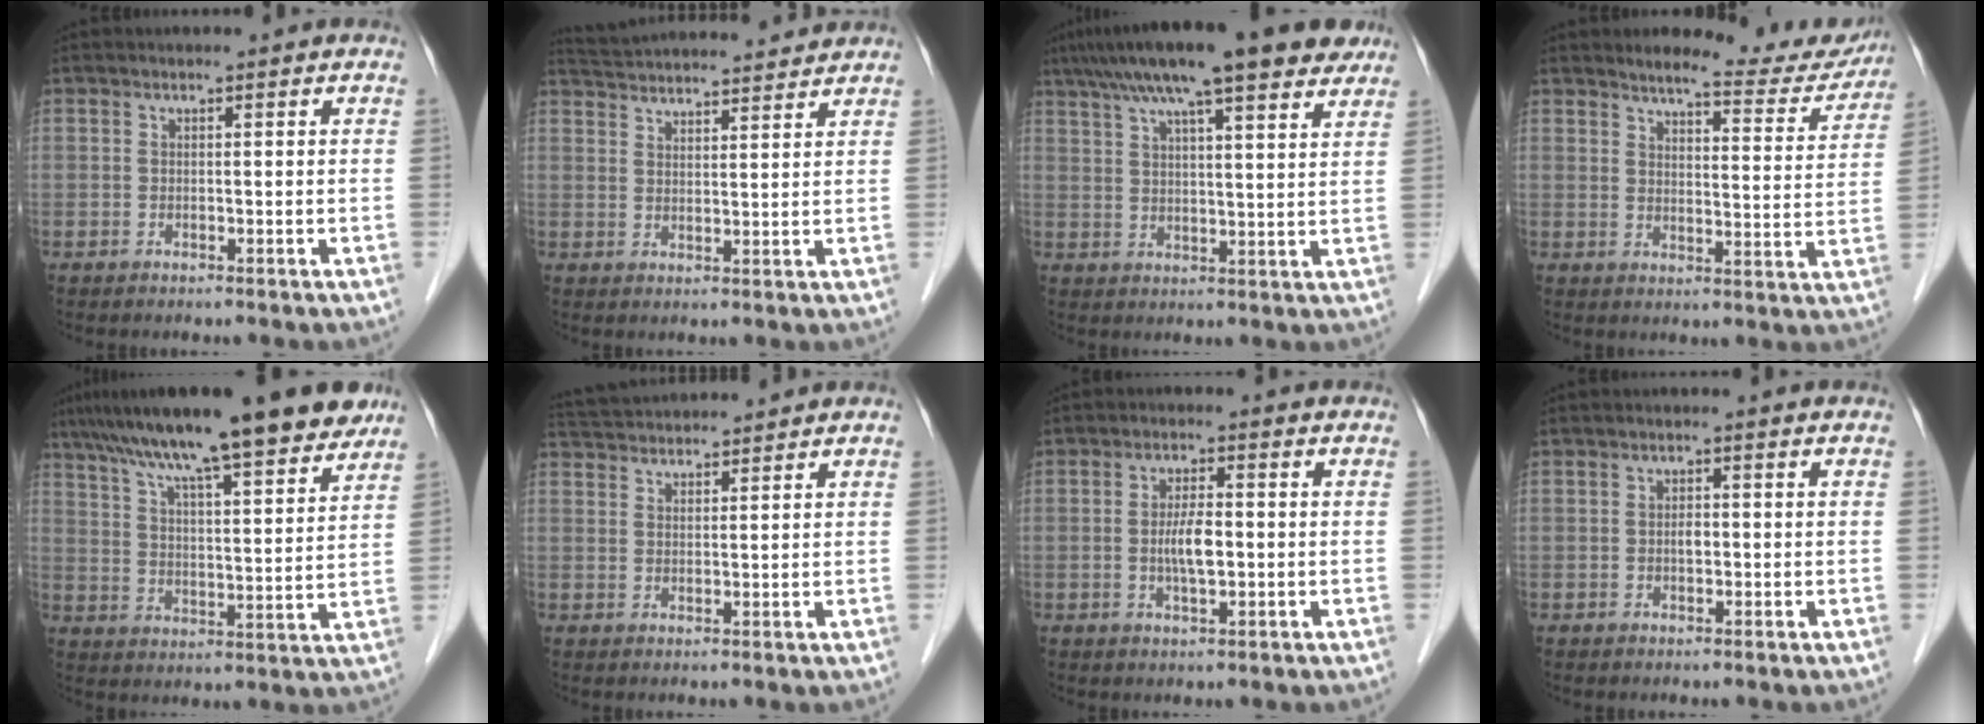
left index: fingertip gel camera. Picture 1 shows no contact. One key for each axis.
{"total": 14.8, "fx": 14.1, "fy": 1.7, "fz": 4.1, "tx": -0.077, "ty": 0.037, "tz": 0.214}
{"total": 18.1, "fx": 13.4, "fy": 3.0, "fz": 11.7, "tx": -0.198, "ty": 0.044, "tz": 0.187}
{"total": 11.6, "fx": 11.0, "fy": 2.3, "fz": 3.0, "tx": -0.026, "ty": -0.026, "tz": 0.124}
{"total": 21.4, "fx": 16.6, "fy": 2.8, "fz": 13.3, "tx": -0.218, "ty": 0.028, "tz": 0.245}
{"total": 8.0, "fx": 7.7, "fy": 0.6, "fz": 1.8, "tx": -0.041, "ty": 0.039, "tz": 0.129}
{"total": 4.4, "fx": -0.4, "fy": 1.1, "fz": 4.2, "tx": -0.084, "ty": 0.001, "tz": -0.006}
{"total": 1.4, "fx": -0.1, "fy": 0.7, "fz": 1.2, "tx": -0.020, "ty": 0.002, "tz": -0.002}